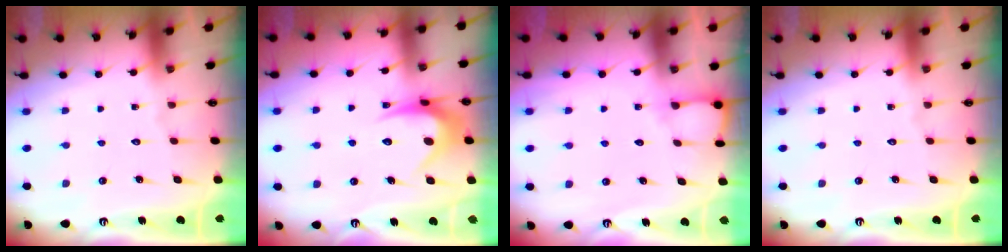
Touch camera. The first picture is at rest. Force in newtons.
{"total": 9.7, "press": 9.7, "slide": 0.4}
{"total": 3.8, "press": 3.8, "slide": 0.3}
{"total": 0.0}